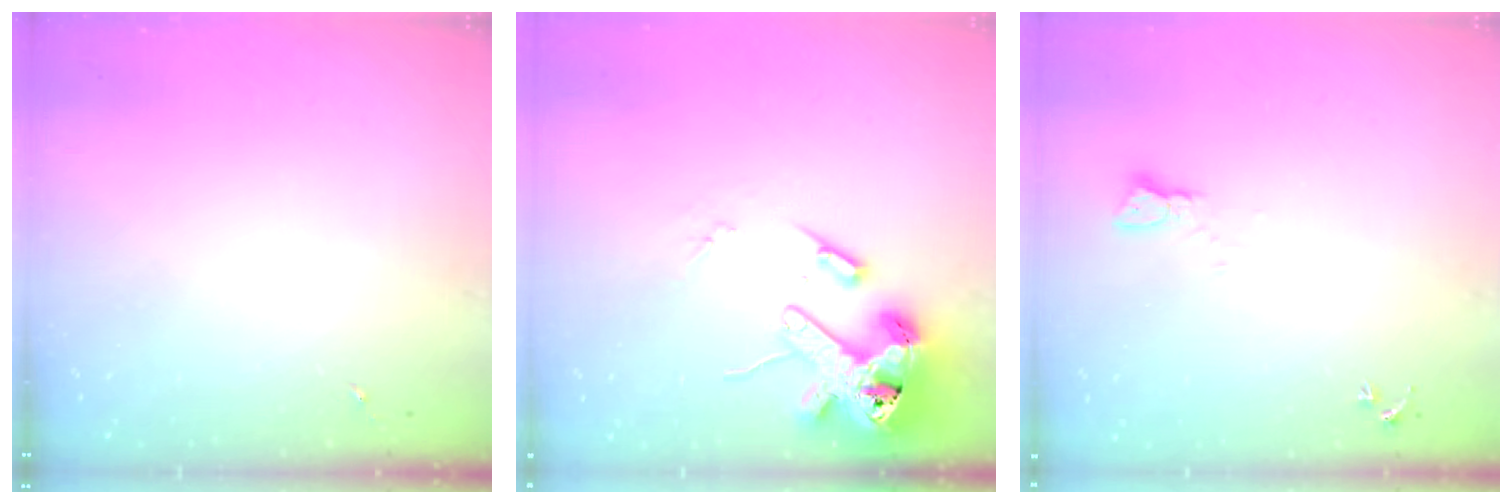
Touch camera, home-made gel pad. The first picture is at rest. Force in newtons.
{"total": 14.8, "press": 14.7, "slide": 2.3}
{"total": 2.3, "press": 2.3, "slide": 0.3}